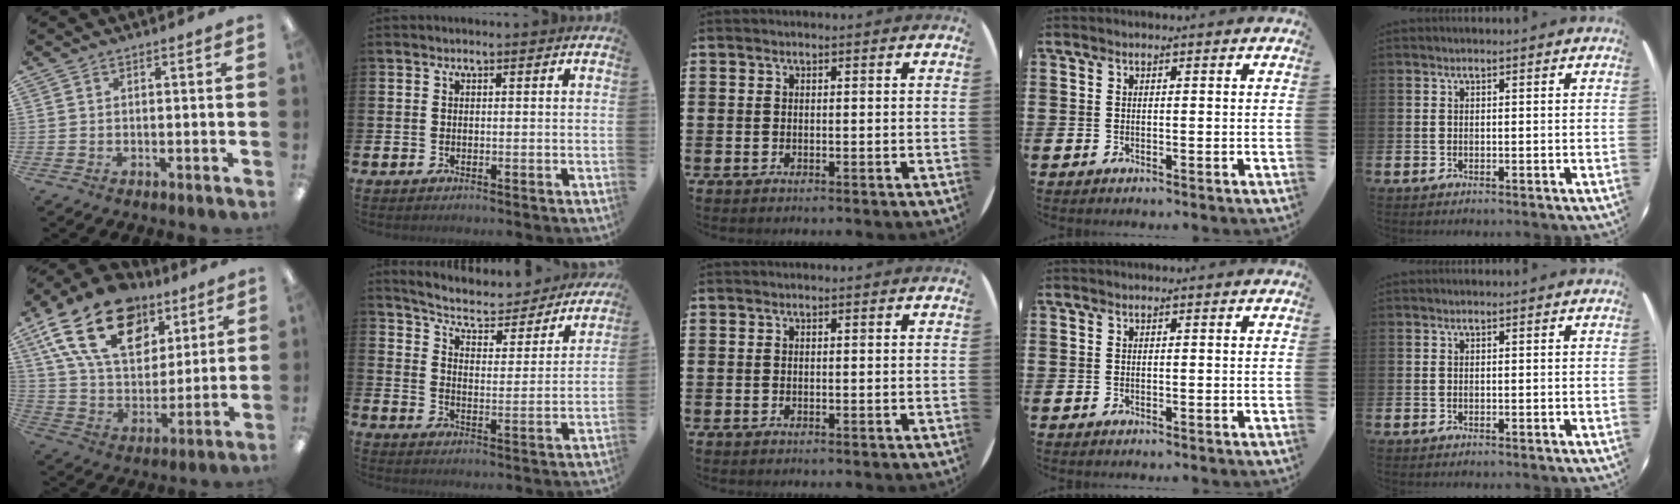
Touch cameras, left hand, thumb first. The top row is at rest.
{"thumb": {"total": 22.7, "force": [12.6, 13.3, 13.4], "torque": [-0.247, -0.053, 0.227]}, "index": {"total": 5.9, "force": [5.4, 1.7, 1.7], "torque": [-0.053, -0.045, 0.085]}}